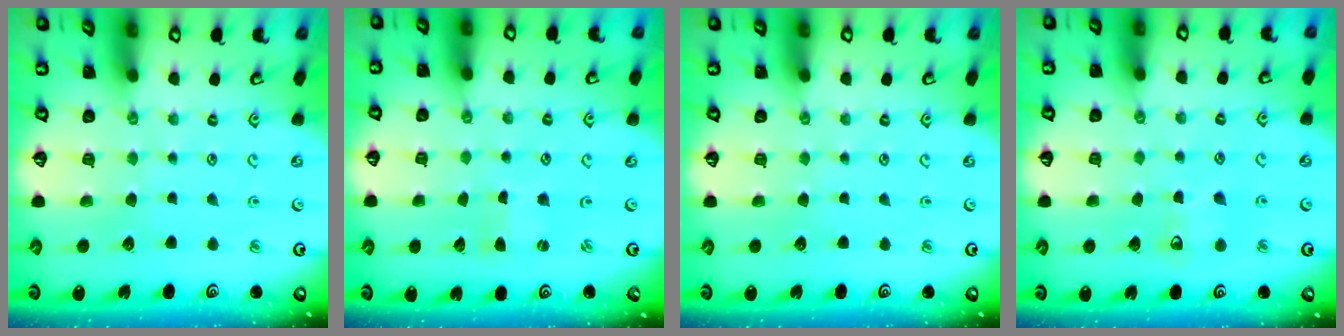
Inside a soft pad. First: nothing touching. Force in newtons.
{"total": 0.7, "press": 0.7, "slide": 0.2}
{"total": 0.0}
{"total": 4.8, "press": 4.8, "slide": 0.7}